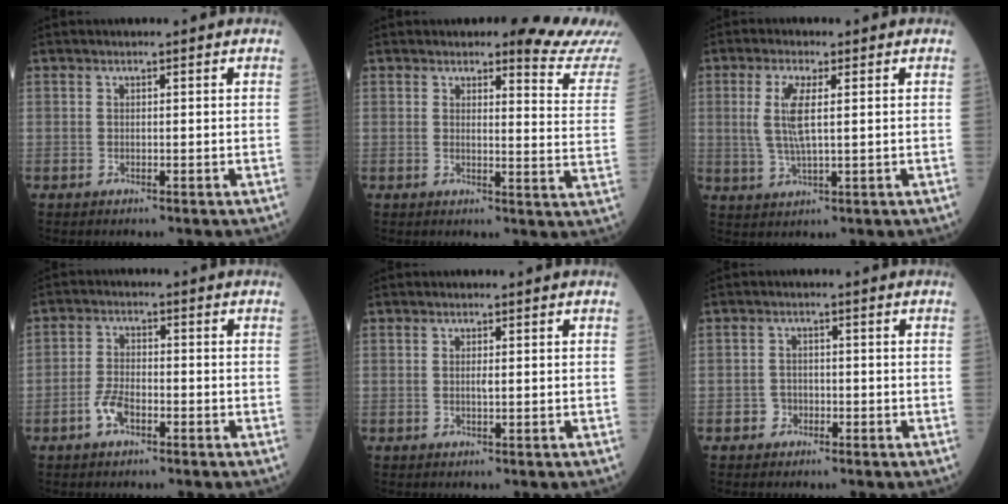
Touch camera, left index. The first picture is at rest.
{"total": 8.6, "force": [8.5, 0.0, 1.5], "torque": [-0.007, -0.083, 0.074]}
{"total": 5.8, "force": [1.1, 1.2, 5.6], "torque": [-0.131, 0.003, 0.027]}
{"total": 4.1, "force": [-2.2, 1.9, 2.9], "torque": [-0.067, 0.003, -0.042]}
{"total": 0.9, "force": [0.0, 0.1, 0.9], "torque": [-0.022, -0.001, 0.004]}
{"total": 2.1, "force": [-1.1, 1.7, 0.3], "torque": [-0.007, 0.008, -0.020]}